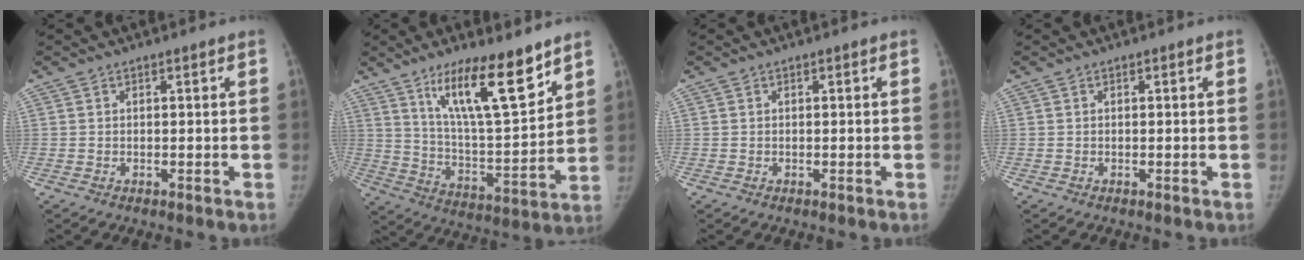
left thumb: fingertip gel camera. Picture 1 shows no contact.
{"total": 17.3, "force": [11.2, 4.3, 12.5], "torque": [-0.181, -0.073, 0.203]}
{"total": 0.0}
{"total": 0.0}